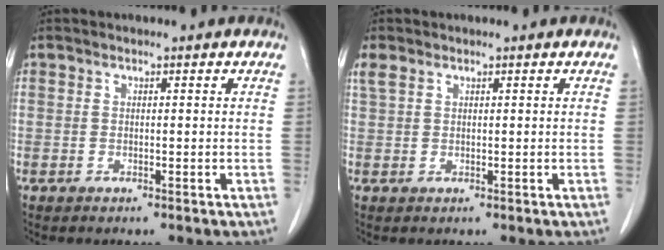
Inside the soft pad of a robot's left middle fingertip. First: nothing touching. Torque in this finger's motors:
{"motor_torque": [0.35, -0.40, 0.04, 0.03]}